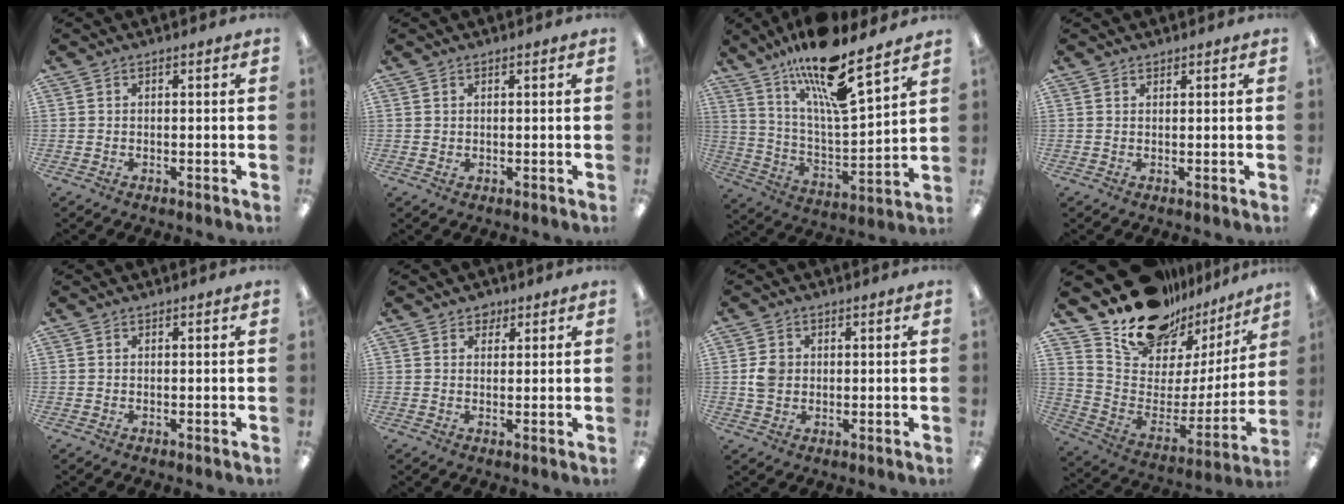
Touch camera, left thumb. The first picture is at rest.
{"total": 1.0, "force": [0.7, 0.7, 0.1], "torque": [-0.003, 0.001, 0.013]}
{"total": 17.3, "force": [13.6, 3.1, 10.2], "torque": [-0.184, -0.092, 0.229]}
{"total": 0.9, "force": [0.9, 0.3, -0.1], "torque": [0.001, 0.000, 0.017]}
{"total": 0.0}
{"total": 2.5, "force": [1.7, 1.7, 0.4], "torque": [-0.003, 0.001, 0.031]}
{"total": 4.2, "force": [0.6, 3.7, 1.8], "torque": [-0.023, 0.001, 0.008]}
{"total": 19.3, "force": [16.4, 8.8, 5.0], "torque": [-0.091, -0.128, 0.298]}